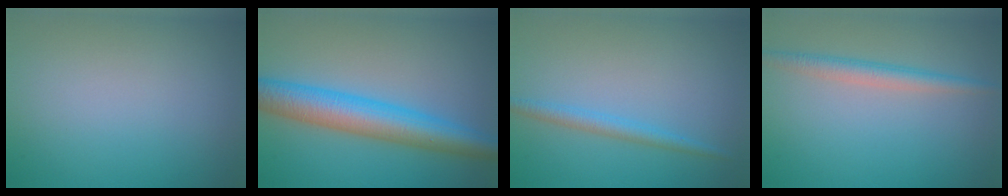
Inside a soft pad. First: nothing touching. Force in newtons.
{"total": 7.1, "press": 7.1, "slide": 0.0}
{"total": 1.9, "press": 1.9, "slide": 0.1}
{"total": 2.5, "press": 2.5, "slide": 0.0}